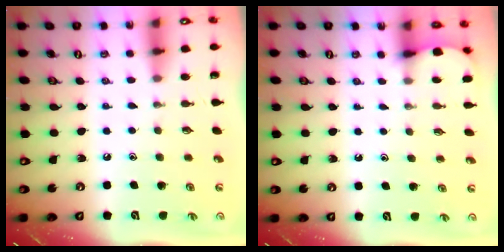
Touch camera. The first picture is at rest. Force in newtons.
{"total": 2.1, "press": 2.1, "slide": 0.2}